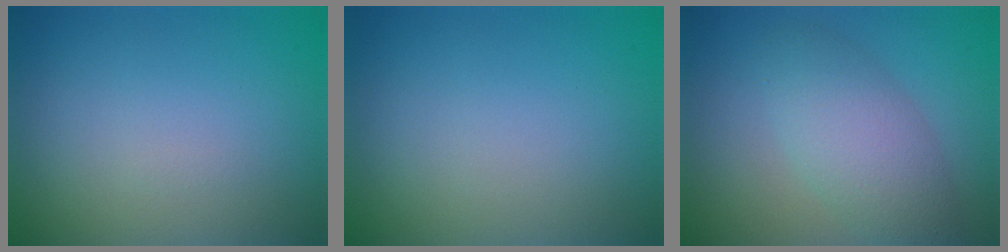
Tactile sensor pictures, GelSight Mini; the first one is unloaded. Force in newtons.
{"total": 0.0}
{"total": 4.6, "press": 4.6, "slide": 0.3}